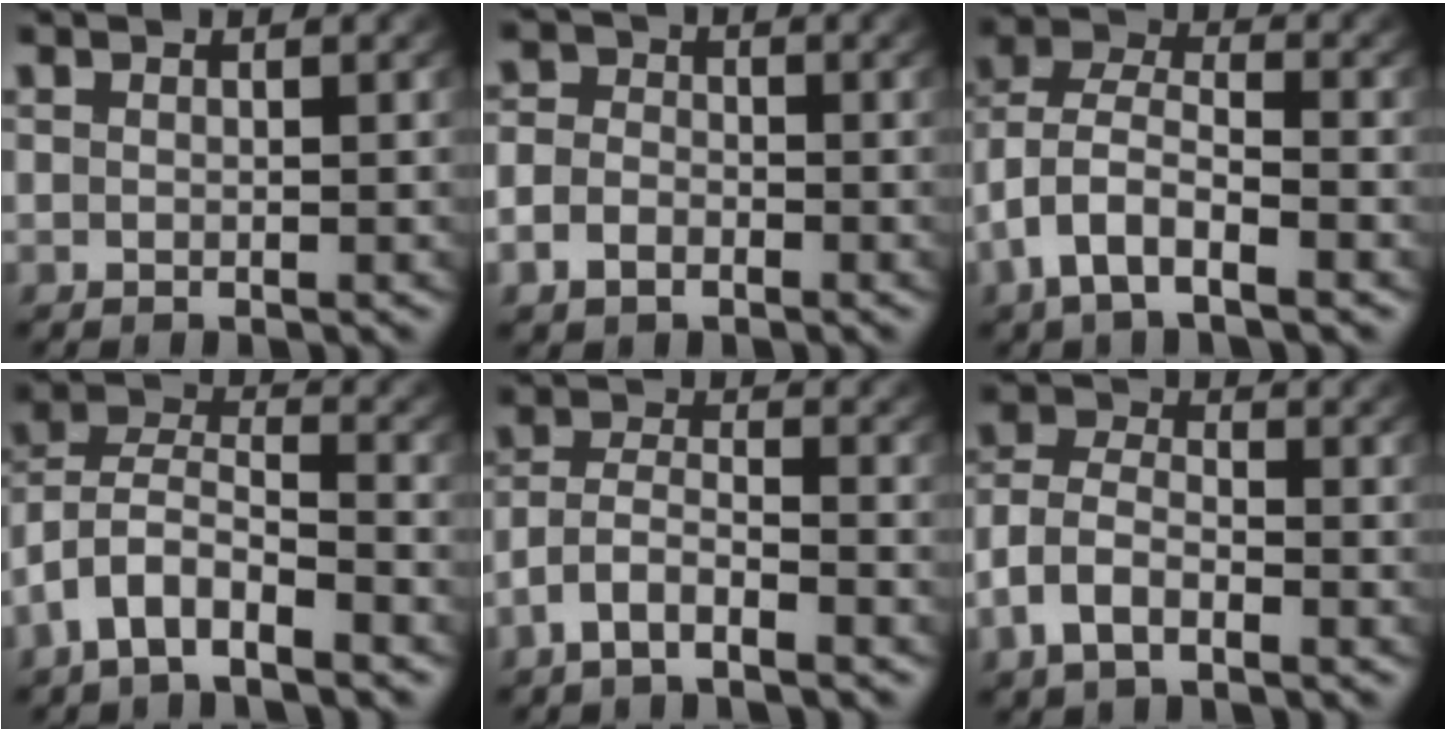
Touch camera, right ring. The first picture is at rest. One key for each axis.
{"total": 3.9, "fx": -1.7, "fy": 3.3, "fz": 1.2, "tx": -0.032, "ty": -0.016, "tz": -0.030}
{"total": 5.5, "fx": -0.6, "fy": 4.0, "fz": 3.7, "tx": -0.095, "ty": -0.018, "tz": -0.013}
{"total": 6.3, "fx": -1.2, "fy": 5.2, "fz": 3.3, "tx": -0.091, "ty": -0.017, "tz": -0.031}
{"total": 4.4, "fx": -2.7, "fy": 2.6, "fz": 2.3, "tx": -0.063, "ty": -0.021, "tz": -0.044}
{"total": 5.6, "fx": -1.8, "fy": 4.5, "fz": 2.9, "tx": -0.085, "ty": -0.024, "tz": -0.030}